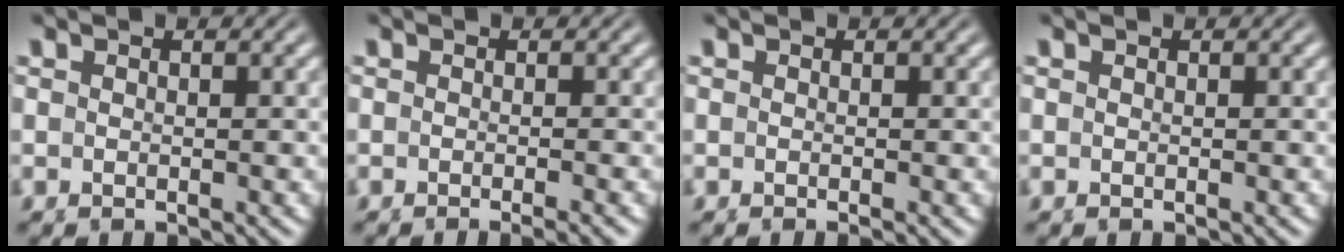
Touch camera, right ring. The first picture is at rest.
{"total": 2.0, "force": [-1.5, -0.1, 1.3], "torque": [-0.013, 0.005, -0.028]}
{"total": 0.6, "force": [-0.4, -0.1, 0.4], "torque": [-0.001, 0.003, -0.008]}
{"total": 0.0}